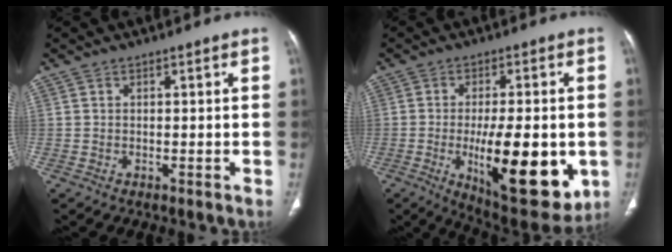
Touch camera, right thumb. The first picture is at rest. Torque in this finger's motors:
{"motor_torque": [2.00, 2.61, 1.25, -1.17, 0.38]}